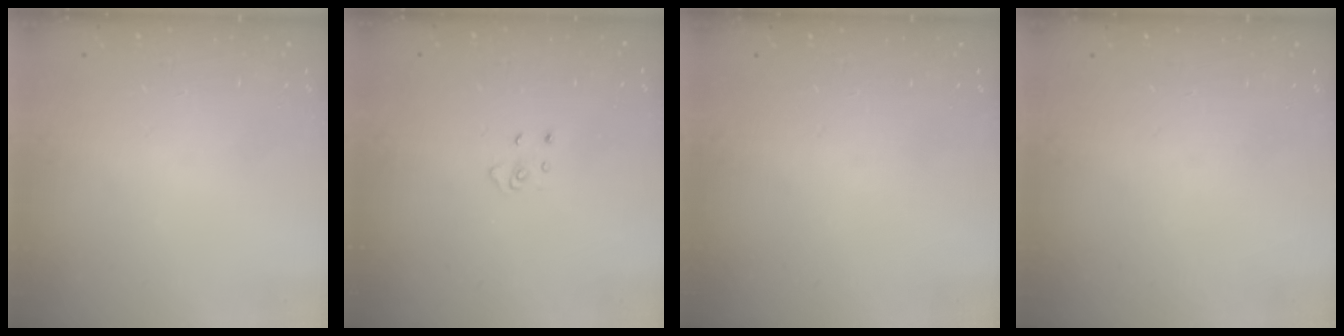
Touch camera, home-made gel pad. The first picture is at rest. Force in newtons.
{"total": 3.2, "press": 3.2, "slide": 0.3}
{"total": 0.0}
{"total": 0.0}